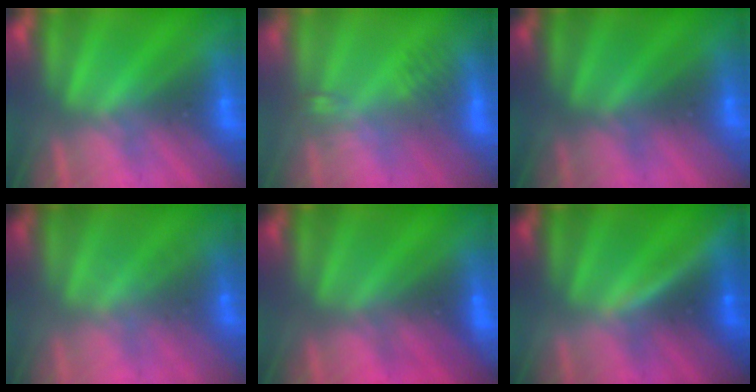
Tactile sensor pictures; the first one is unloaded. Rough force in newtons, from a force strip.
{"total": 2.6}
{"total": 2.5}
{"total": 1.7}
{"total": 2.0}
{"total": 3.8}